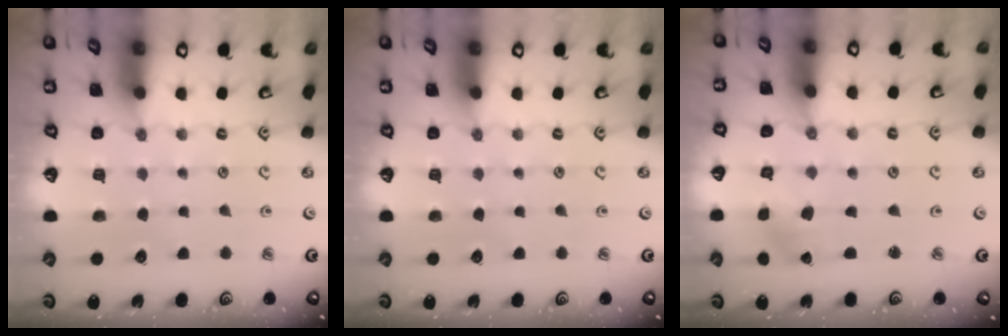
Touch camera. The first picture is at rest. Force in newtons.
{"total": 0.0}
{"total": 1.1, "press": 1.0, "slide": 0.1}